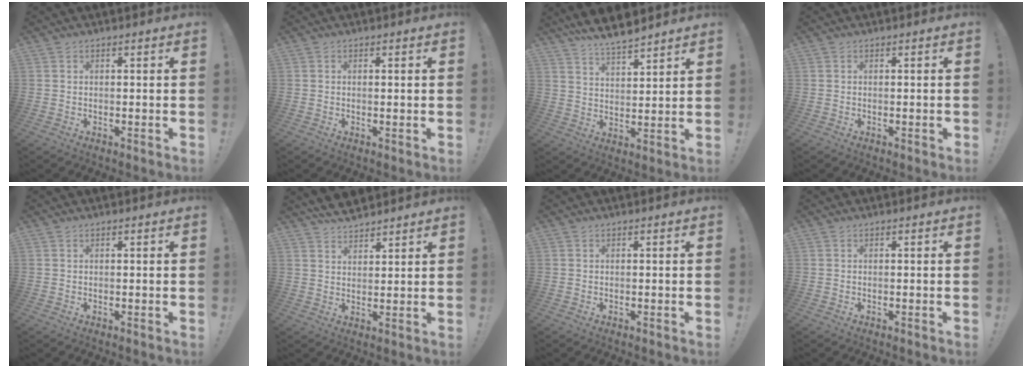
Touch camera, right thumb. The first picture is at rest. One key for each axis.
{"total": 0.7, "fx": 0.2, "fy": -0.2, "fz": 0.6, "tx": -0.004, "ty": -0.004, "tz": 0.002}
{"total": 8.3, "fx": 7.4, "fy": 1.8, "fz": 3.1, "tx": -0.067, "ty": -0.050, "tz": 0.140}
{"total": 0.6, "fx": -0.2, "fy": 0.1, "fz": 0.5, "tx": -0.013, "ty": 0.003, "tz": -0.002}
{"total": 0.0}
{"total": 5.6, "fx": 5.2, "fy": 1.8, "fz": 1.2, "tx": -0.030, "ty": -0.027, "tz": 0.099}
{"total": 0.0}
{"total": 0.0}